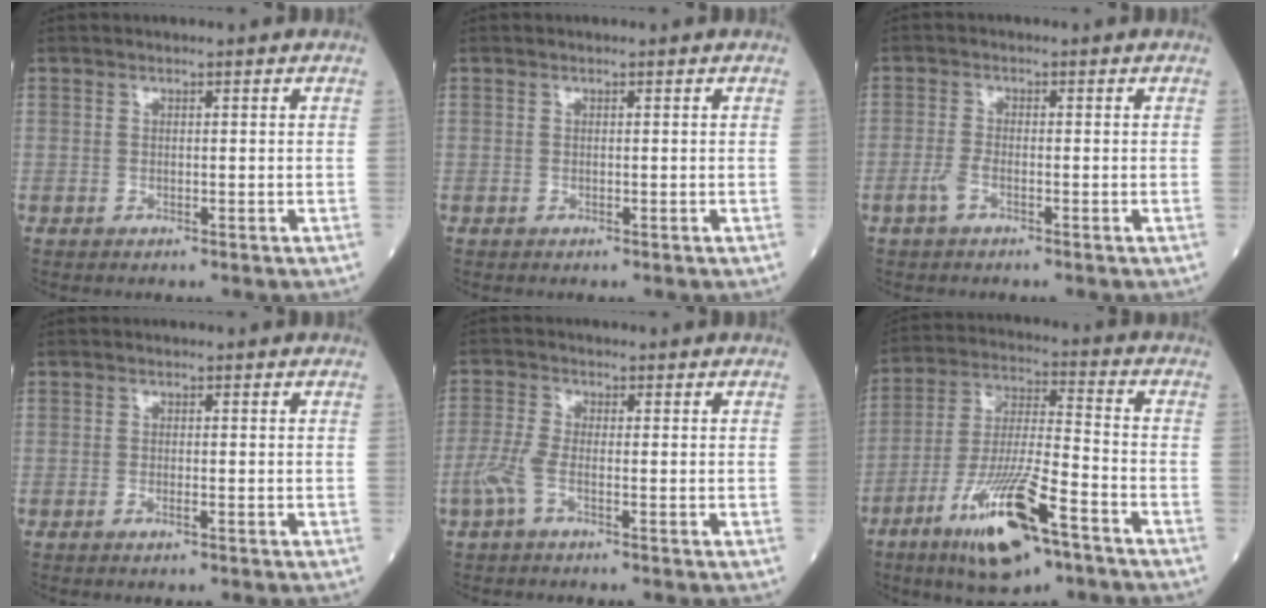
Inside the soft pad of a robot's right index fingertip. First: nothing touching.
{"total": 0.0}
{"total": 1.2, "force": [-0.6, 0.7, 0.8], "torque": [-0.017, 0.002, -0.011]}
{"total": 0.7, "force": [-0.3, 0.0, 0.7], "torque": [-0.014, -0.001, -0.004]}
{"total": 1.7, "force": [-0.9, 0.4, 1.4], "torque": [-0.036, -0.001, -0.024]}
{"total": 15.1, "force": [-8.5, 2.3, 12.3], "torque": [-0.243, -0.025, -0.150]}